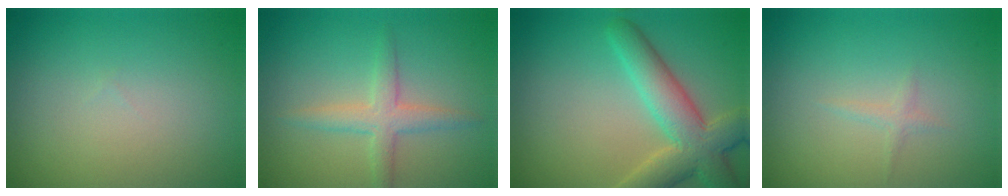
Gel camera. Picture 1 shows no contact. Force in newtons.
{"total": 2.9, "press": 2.9, "slide": 0.1}
{"total": 6.5, "press": 6.5, "slide": 0.4}
{"total": 0.8, "press": 0.8, "slide": 0.1}